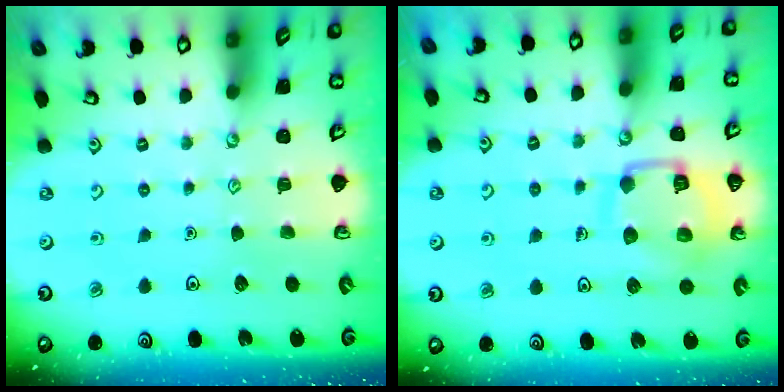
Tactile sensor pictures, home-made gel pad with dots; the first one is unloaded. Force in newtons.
{"total": 13.2, "press": 13.1, "slide": 1.4}